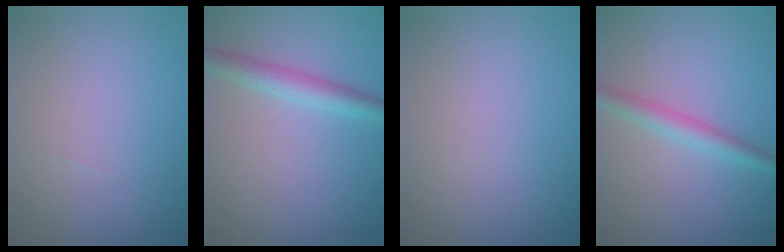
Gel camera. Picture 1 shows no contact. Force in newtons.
{"total": 2.8, "press": 2.8, "slide": 0.0}
{"total": 0.0}
{"total": 2.5, "press": 2.5, "slide": 0.1}